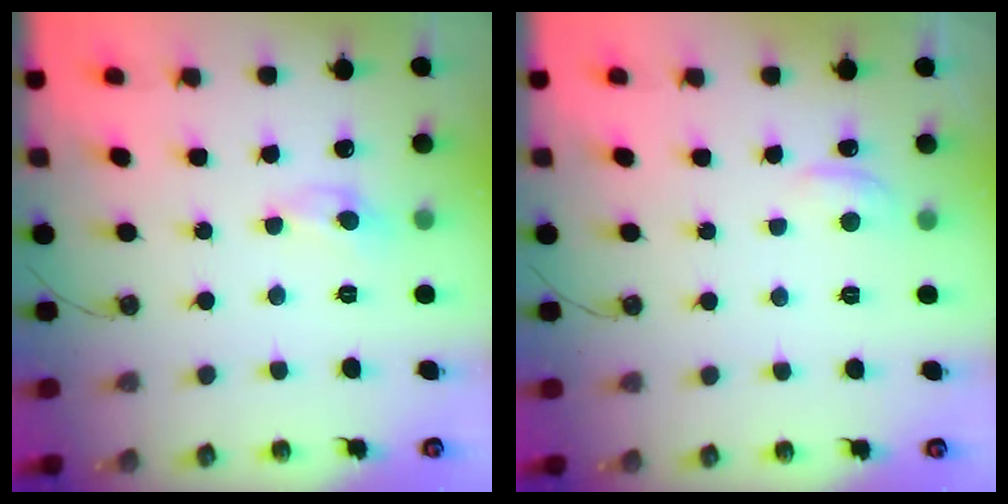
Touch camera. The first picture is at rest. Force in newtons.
{"total": 0.8, "press": 0.4, "slide": 0.7}